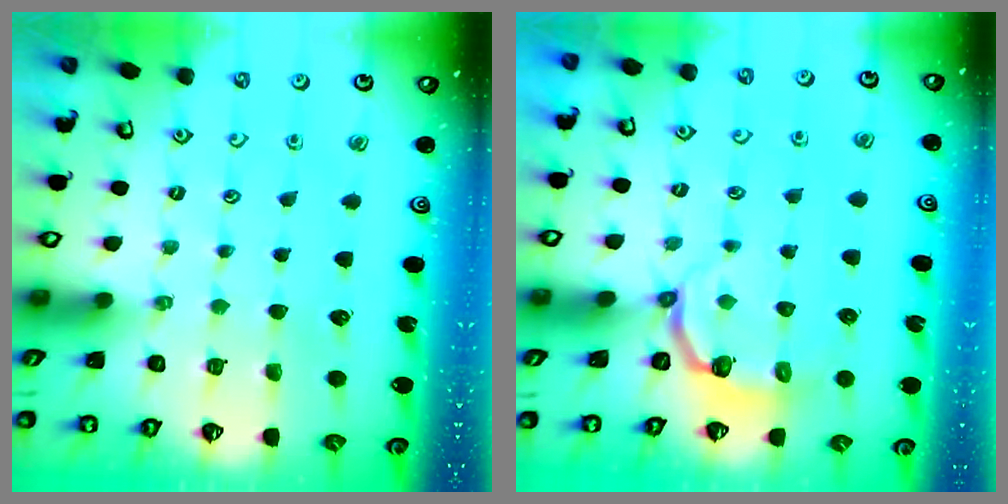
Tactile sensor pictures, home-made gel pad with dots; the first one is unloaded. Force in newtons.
{"total": 3.4, "press": 2.2, "slide": 2.6}